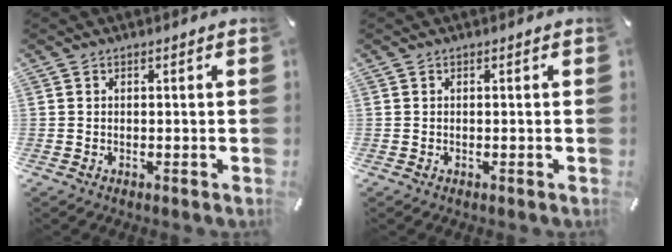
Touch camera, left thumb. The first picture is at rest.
{"total": 0.0}